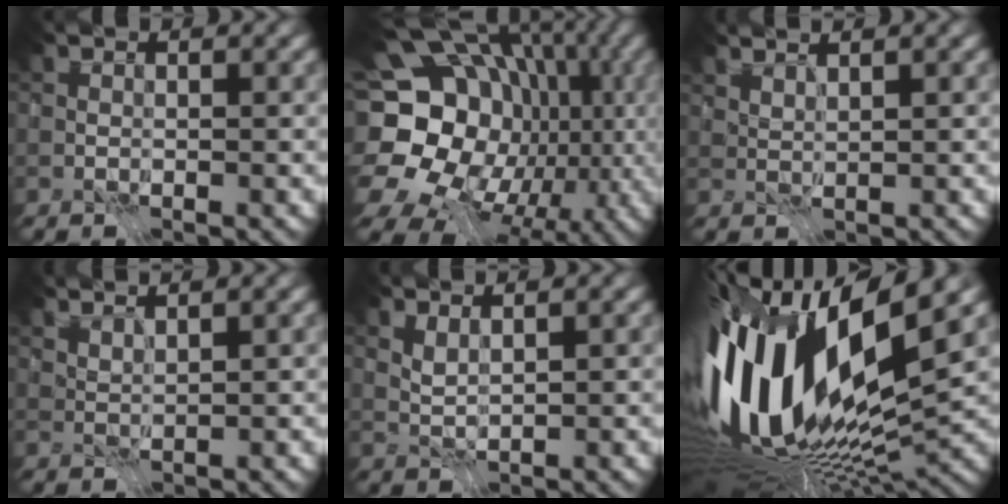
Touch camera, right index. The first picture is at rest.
{"total": 20.2, "force": [-1.3, 17.1, 10.7], "torque": [-0.191, -0.003, -0.028]}
{"total": 1.7, "force": [1.5, 0.1, 0.8], "torque": [-0.012, -0.005, 0.026]}
{"total": 2.1, "force": [1.8, 0.3, 1.0], "torque": [-0.018, -0.004, 0.030]}
{"total": 1.0, "force": [0.6, 0.3, 0.8], "torque": [-0.018, -0.005, 0.013]}
{"total": 17.1, "force": [0.7, 6.4, 15.8], "torque": [-0.301, -0.022, 0.013]}